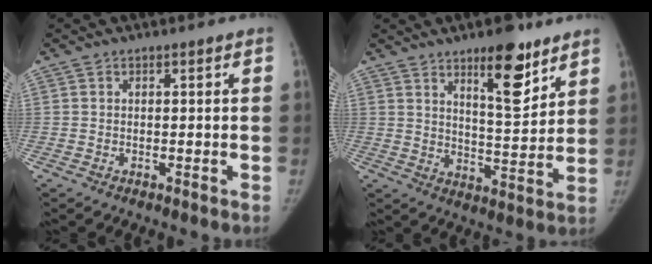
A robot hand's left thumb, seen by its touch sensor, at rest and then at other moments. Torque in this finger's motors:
{"motor_torque": [0.38, -0.05, 0.95, -0.54, 0.24]}